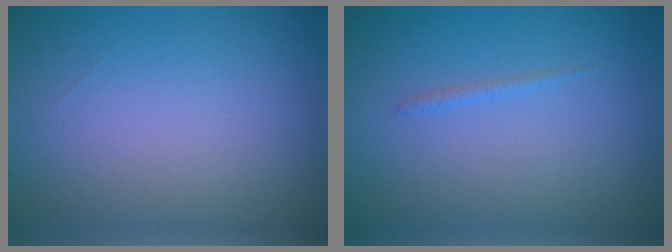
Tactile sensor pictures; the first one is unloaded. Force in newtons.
{"total": 0.5, "press": 0.5, "slide": 0.1}